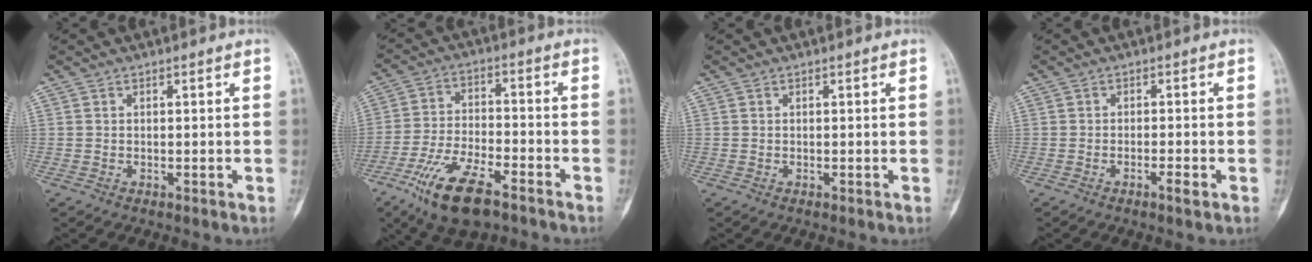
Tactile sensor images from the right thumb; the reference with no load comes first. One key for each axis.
{"total": 17.0, "fx": -10.5, "fy": 6.7, "fz": 11.6, "tx": -0.220, "ty": 0.044, "tz": -0.190}
{"total": 0.0}
{"total": 2.0, "fx": -1.1, "fy": 0.3, "fz": 1.7, "tx": -0.030, "ty": 0.002, "tz": -0.022}